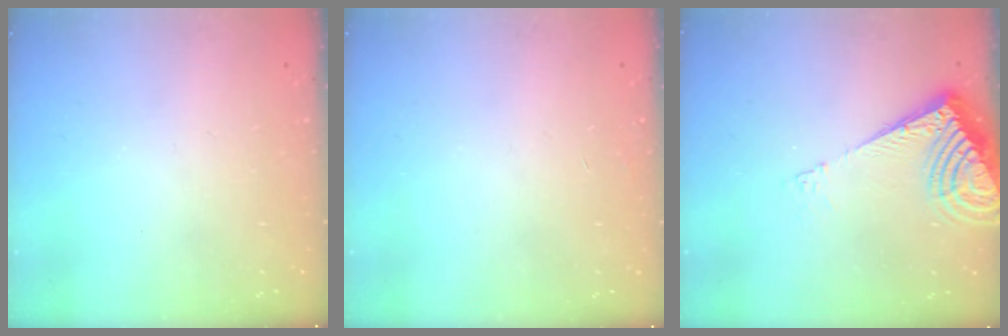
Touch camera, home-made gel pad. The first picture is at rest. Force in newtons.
{"total": 3.1, "press": 3.0, "slide": 0.3}
{"total": 10.7, "press": 10.6, "slide": 1.2}